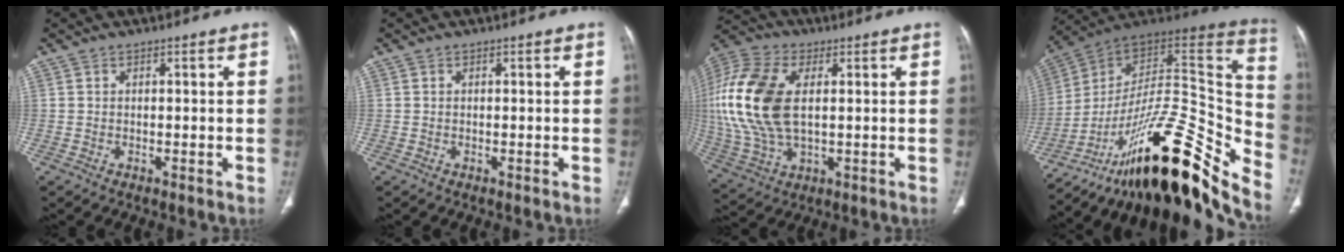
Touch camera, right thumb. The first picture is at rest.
{"total": 0.0}
{"total": 20.0, "force": [2.6, 11.3, 16.3], "torque": [-0.371, -0.001, 0.047]}
{"total": 31.1, "force": [-21.8, 8.0, 20.6], "torque": [-0.217, 0.098, -0.334]}